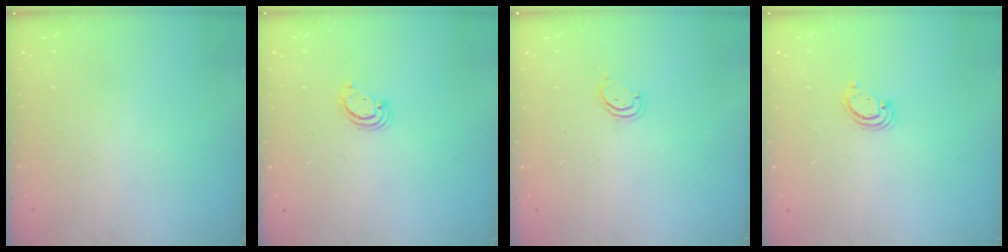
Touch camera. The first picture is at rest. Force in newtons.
{"total": 2.3, "press": 2.3, "slide": 0.2}
{"total": 1.9, "press": 1.9, "slide": 0.2}
{"total": 2.3, "press": 2.3, "slide": 0.2}